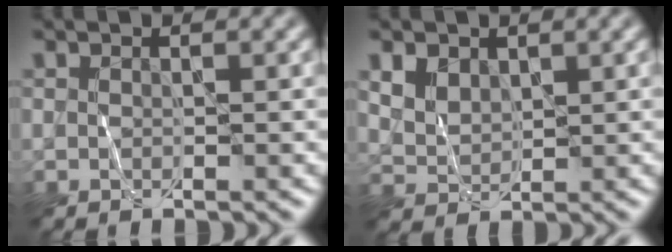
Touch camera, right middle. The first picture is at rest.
{"total": 3.6, "force": [2.0, 2.4, 1.7], "torque": [-0.049, 0.006, 0.044]}